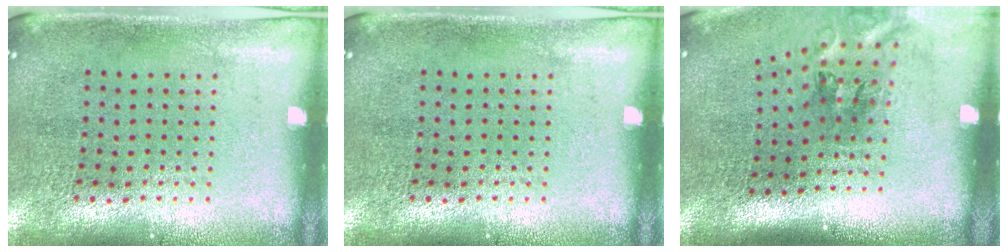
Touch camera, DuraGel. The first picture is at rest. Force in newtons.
{"total": 0.0}
{"total": 2.0, "press": 1.2, "slide": 1.6}